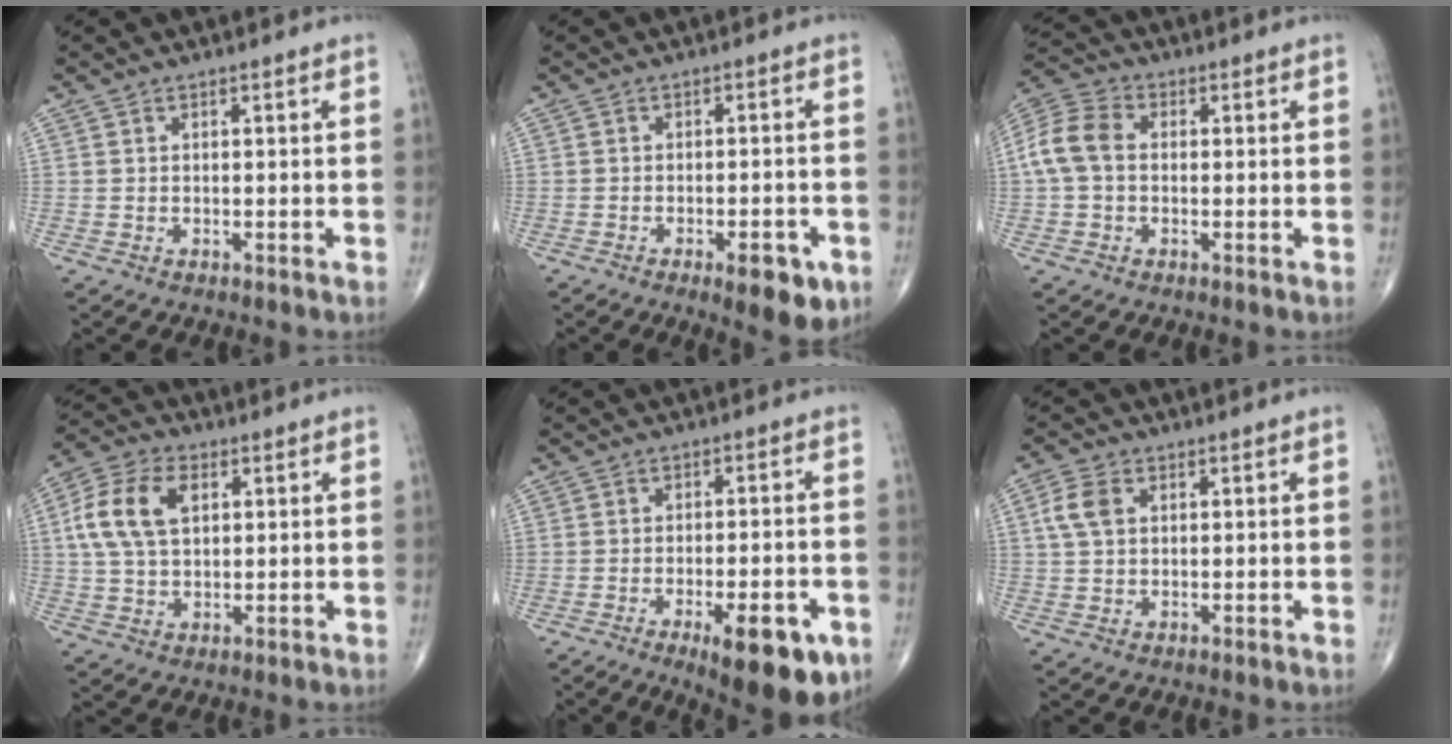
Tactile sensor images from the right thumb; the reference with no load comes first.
{"total": 7.6, "force": [-3.7, 2.7, 6.2], "torque": [-0.071, 0.007, -0.042]}
{"total": 8.2, "force": [0.2, 5.9, 5.6], "torque": [-0.120, 0.025, -0.005]}
{"total": 11.7, "force": [2.9, 7.2, 8.8], "torque": [-0.172, 0.011, 0.051]}
{"total": 13.8, "force": [-6.6, 4.6, 11.2], "torque": [-0.118, 0.015, -0.080]}
{"total": 4.8, "force": [1.3, 3.3, 3.3], "torque": [-0.072, 0.007, 0.023]}